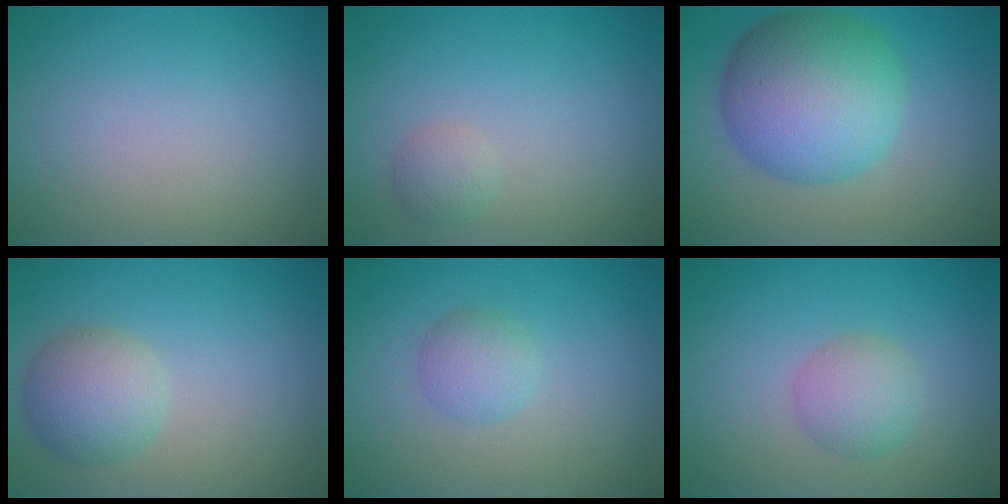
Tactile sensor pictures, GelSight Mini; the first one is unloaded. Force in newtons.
{"total": 1.3, "press": 1.3, "slide": 0.0}
{"total": 10.5, "press": 10.5, "slide": 0.2}
{"total": 3.9, "press": 3.9, "slide": 0.2}
{"total": 2.1, "press": 2.1, "slide": 0.1}
{"total": 2.8, "press": 2.8, "slide": 0.1}